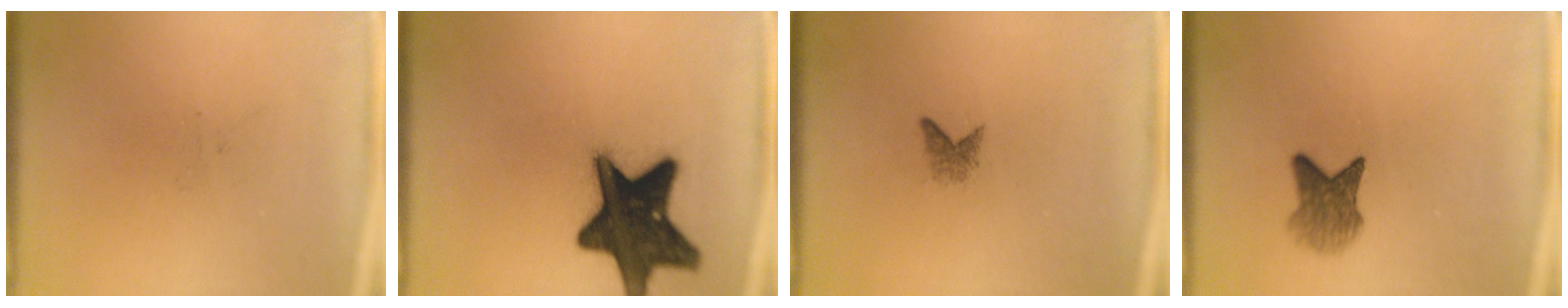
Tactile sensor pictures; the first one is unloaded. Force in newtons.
{"total": 18.4}
{"total": 1.3}
{"total": 4.2}